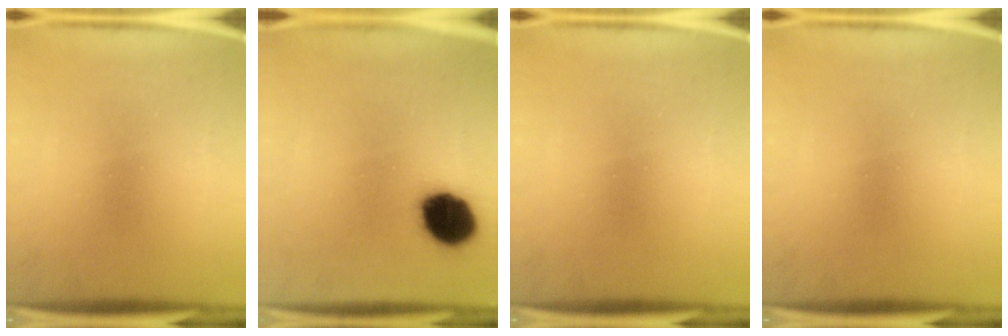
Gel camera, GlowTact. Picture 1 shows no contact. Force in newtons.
{"total": 11.9}
{"total": 0.0}
{"total": 0.0}